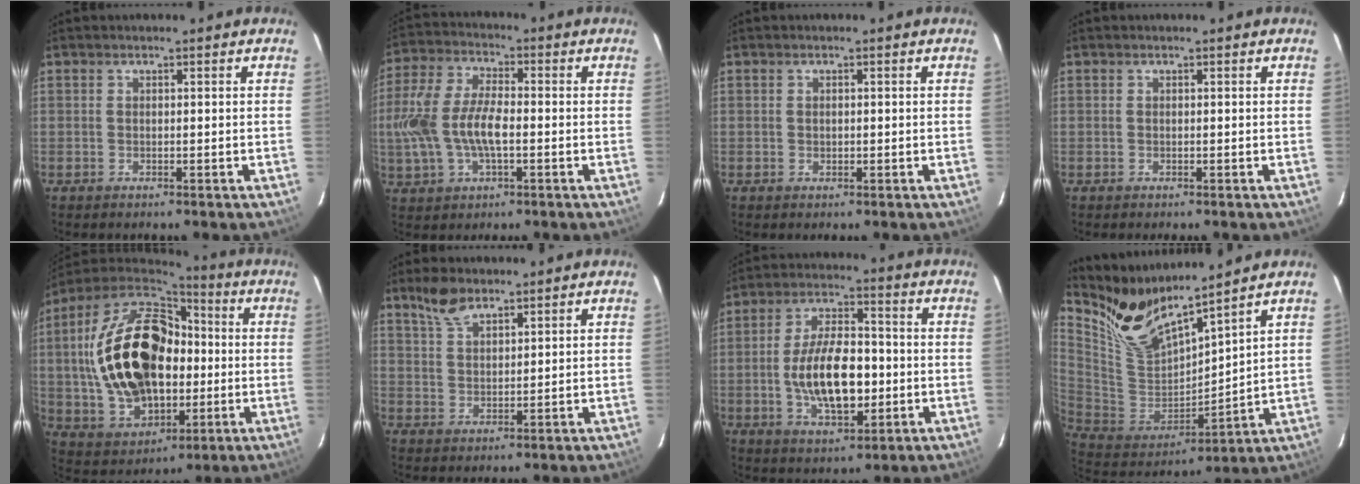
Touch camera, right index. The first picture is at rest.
{"total": 13.1, "force": [-1.6, 6.6, 11.3], "torque": [-0.246, 0.008, -0.029]}
{"total": 1.0, "force": [0.2, 0.7, 0.6], "torque": [-0.011, 0.002, 0.003]}
{"total": 0.0}
{"total": 25.8, "force": [0.5, 16.2, 20.1], "torque": [-0.425, 0.022, 0.030]}
{"total": 5.6, "force": [4.2, 2.3, 2.8], "torque": [-0.053, 0.009, 0.084]}
{"total": 14.3, "force": [-2.1, 6.6, 12.5], "torque": [-0.238, 0.004, -0.029]}
{"total": 15.6, "force": [13.0, 3.1, 8.1], "torque": [-0.157, -0.021, 0.264]}